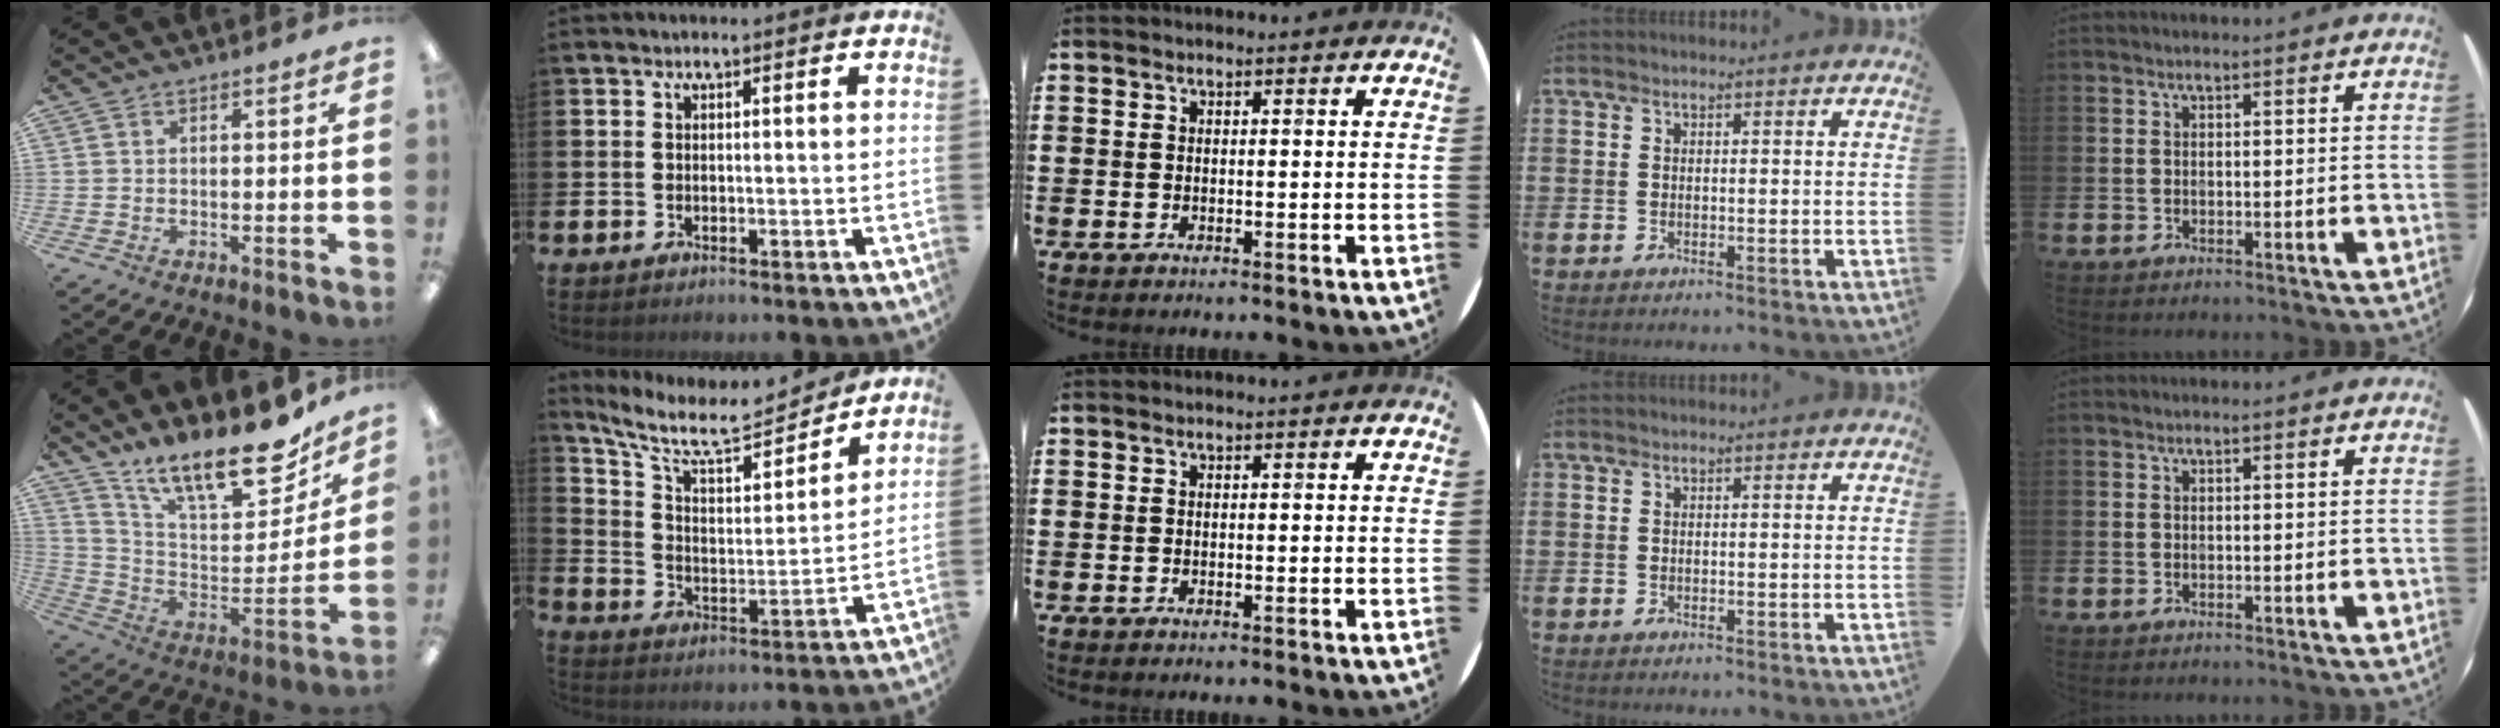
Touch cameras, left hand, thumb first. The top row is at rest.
{"thumb": {"total": 19.0, "force": [15.2, 5.6, 9.9], "torque": [-0.154, -0.124, 0.263]}, "index": {"total": 9.0, "force": [7.8, 2.9, 3.5], "torque": [-0.100, -0.053, 0.133]}}